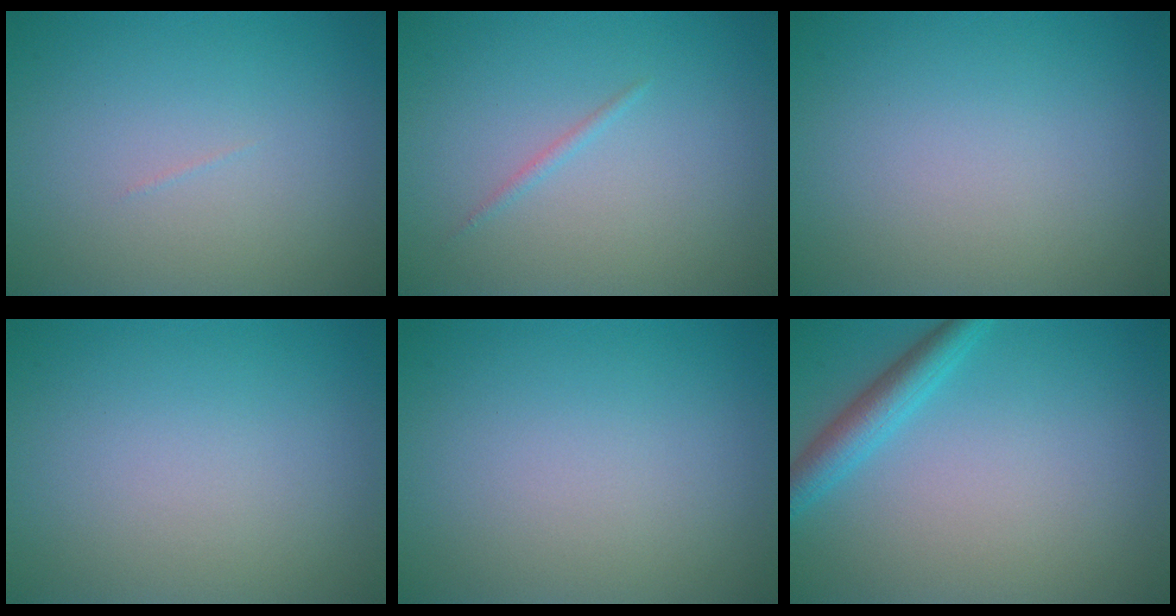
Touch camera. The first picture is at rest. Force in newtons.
{"total": 0.6, "press": 0.6, "slide": 0.0}
{"total": 0.0}
{"total": 0.0}
{"total": 0.0}
{"total": 3.0, "press": 3.0, "slide": 0.2}